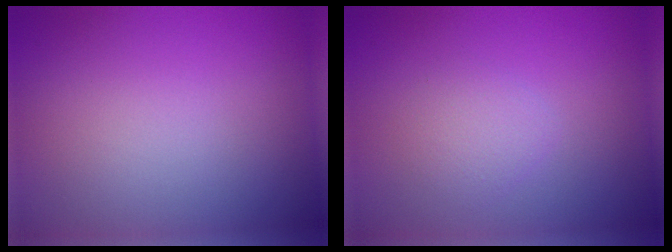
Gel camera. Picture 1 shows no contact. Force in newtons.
{"total": 1.4, "press": 1.4, "slide": 0.0}